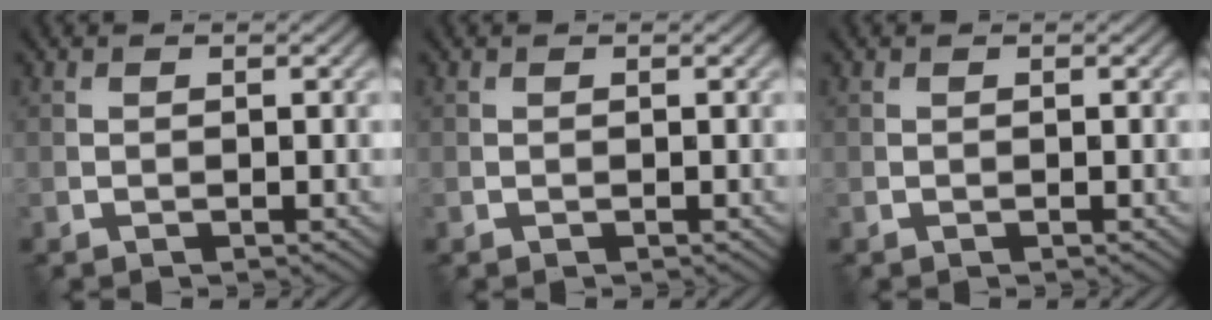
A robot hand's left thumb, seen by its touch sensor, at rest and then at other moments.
{"total": 0.0}
{"total": 0.0}